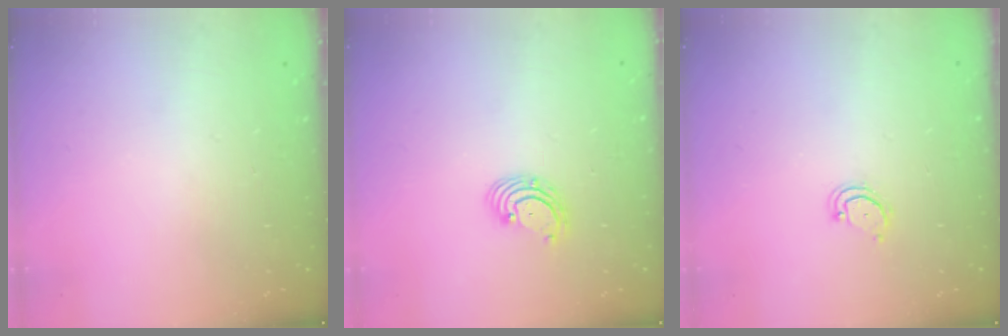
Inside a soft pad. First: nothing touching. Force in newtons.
{"total": 2.9, "press": 2.9, "slide": 0.3}
{"total": 3.3, "press": 3.3, "slide": 0.2}